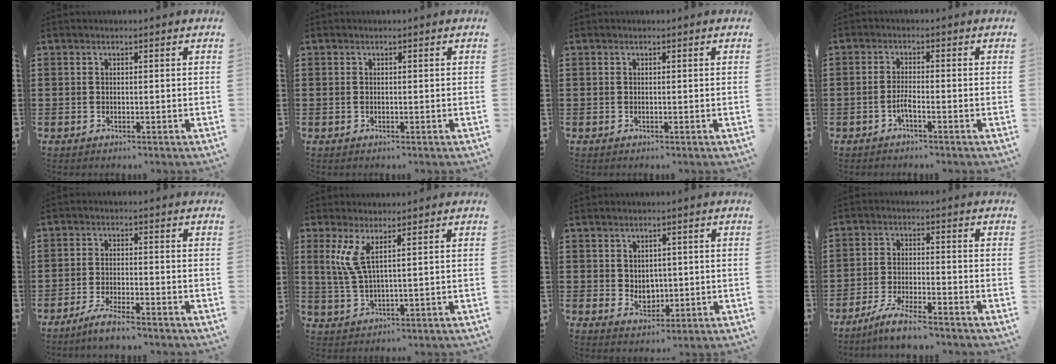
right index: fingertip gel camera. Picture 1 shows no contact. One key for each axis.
{"total": 0.0}
{"total": 0.0}
{"total": 2.3, "fx": -1.3, "fy": 0.1, "fz": 1.9, "tx": -0.043, "ty": -0.006, "tz": -0.024}
{"total": 3.3, "fx": -3.0, "fy": -0.2, "fz": 1.3, "tx": -0.029, "ty": -0.001, "tz": -0.060}
{"total": 4.9, "fx": 2.3, "fy": 0.7, "fz": 4.3, "tx": -0.116, "ty": -0.012, "tz": 0.034}
{"total": 3.0, "fx": 1.2, "fy": 2.4, "fz": 1.3, "tx": -0.017, "ty": -0.002, "tz": 0.020}
{"total": 4.9, "fx": -4.5, "fy": -0.1, "fz": 2.0, "tx": -0.047, "ty": -0.009, "tz": -0.088}